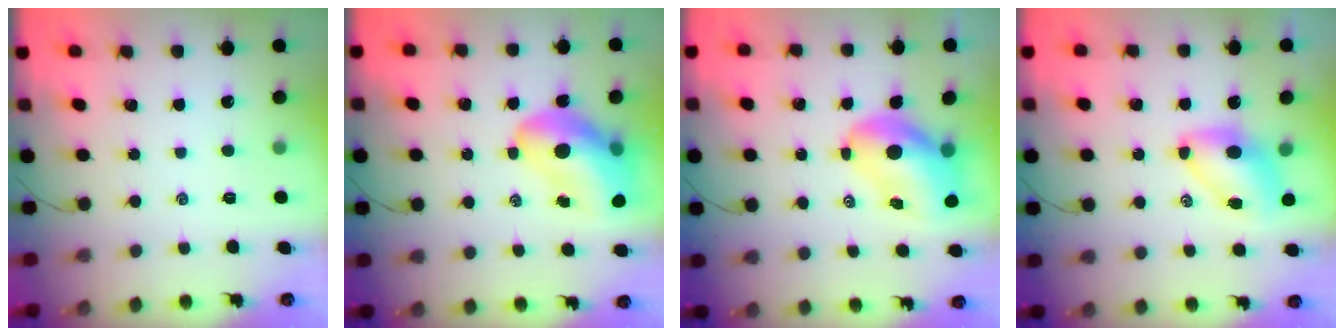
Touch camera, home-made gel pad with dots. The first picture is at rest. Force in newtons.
{"total": 15.4, "press": 14.7, "slide": 4.4}
{"total": 9.7, "press": 9.2, "slide": 3.0}
{"total": 7.2, "press": 7.1, "slide": 0.9}